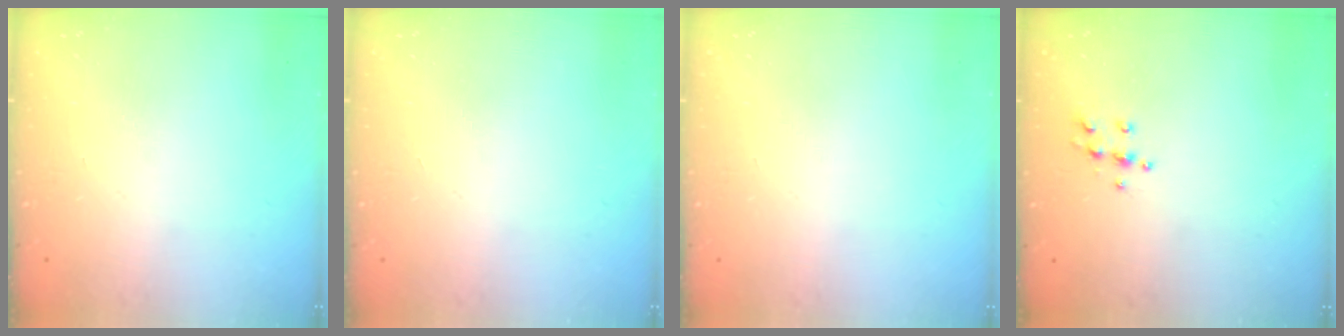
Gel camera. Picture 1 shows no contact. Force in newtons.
{"total": 0.0}
{"total": 0.0}
{"total": 5.6, "press": 5.6, "slide": 0.6}